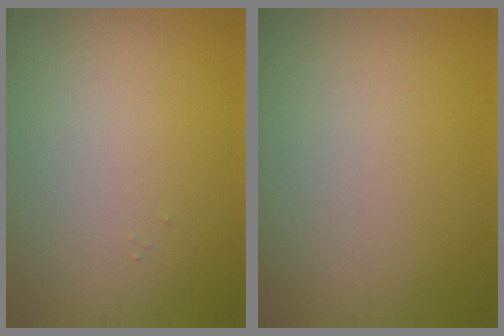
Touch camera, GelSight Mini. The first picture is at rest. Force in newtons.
{"total": 0.0}